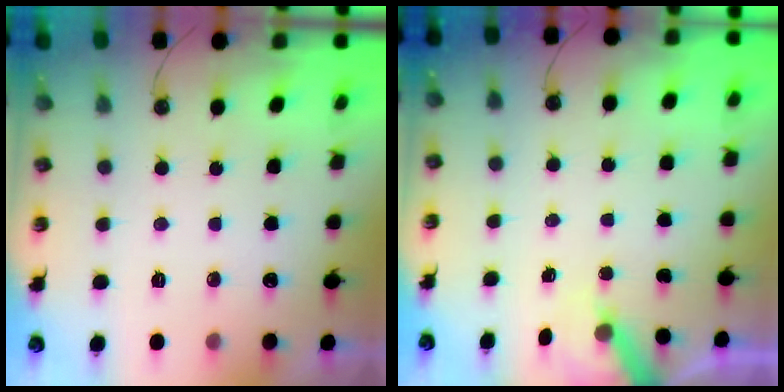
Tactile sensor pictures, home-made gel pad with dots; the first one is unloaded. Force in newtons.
{"total": 5.4, "press": 5.4, "slide": 0.2}